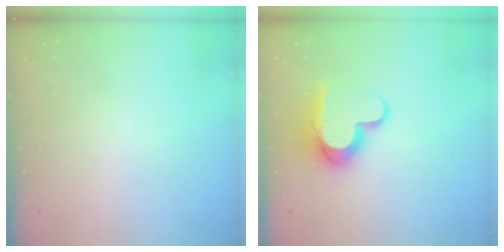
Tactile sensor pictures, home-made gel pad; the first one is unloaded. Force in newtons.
{"total": 12.4, "press": 12.4, "slide": 0.6}